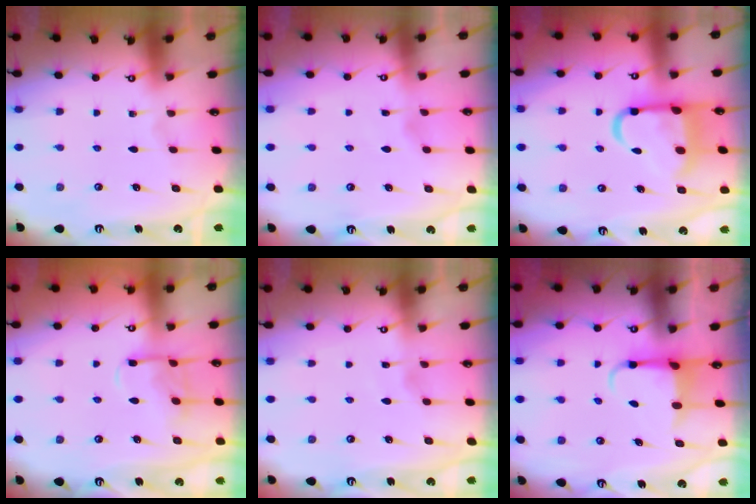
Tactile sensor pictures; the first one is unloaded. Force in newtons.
{"total": 2.2, "press": 2.2, "slide": 0.3}
{"total": 13.2, "press": 13.1, "slide": 1.5}
{"total": 9.8, "press": 9.8, "slide": 1.0}
{"total": 2.1, "press": 2.1, "slide": 0.2}
{"total": 3.9, "press": 3.8, "slide": 0.7}